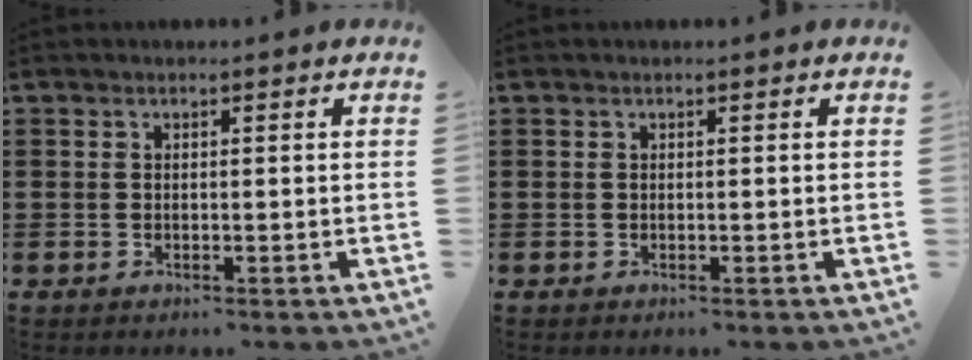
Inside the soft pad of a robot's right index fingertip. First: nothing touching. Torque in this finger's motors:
{"motor_torque": [0.30, 0.66, 0.00, 0.00]}